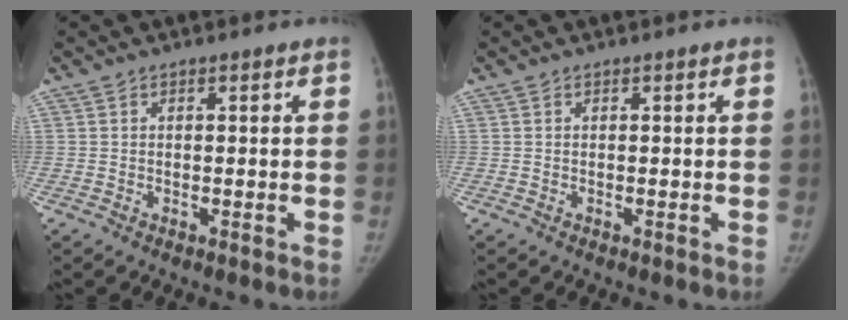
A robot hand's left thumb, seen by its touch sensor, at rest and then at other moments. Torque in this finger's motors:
{"motor_torque": [-0.39, -0.49, 0.39, -0.11, -0.05]}